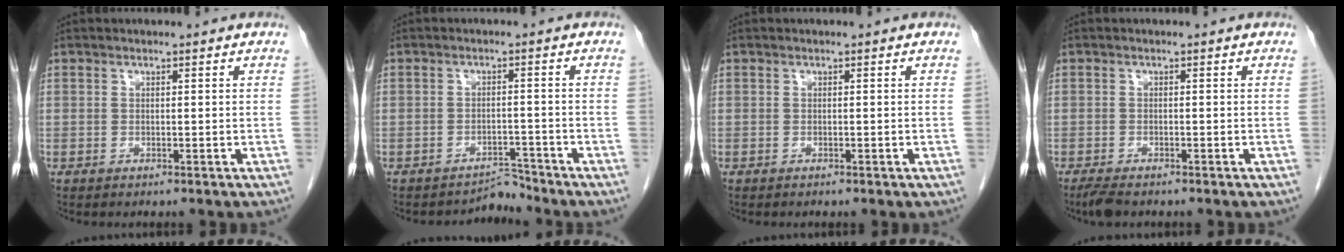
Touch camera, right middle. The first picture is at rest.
{"total": 2.7, "force": [-2.5, 0.1, -1.0], "torque": [0.025, 0.002, -0.036]}
{"total": 0.7, "force": [-0.5, 0.2, 0.4], "torque": [-0.012, -0.002, -0.004]}
{"total": 2.4, "force": [-1.9, 0.6, 1.3], "torque": [-0.032, -0.007, -0.033]}